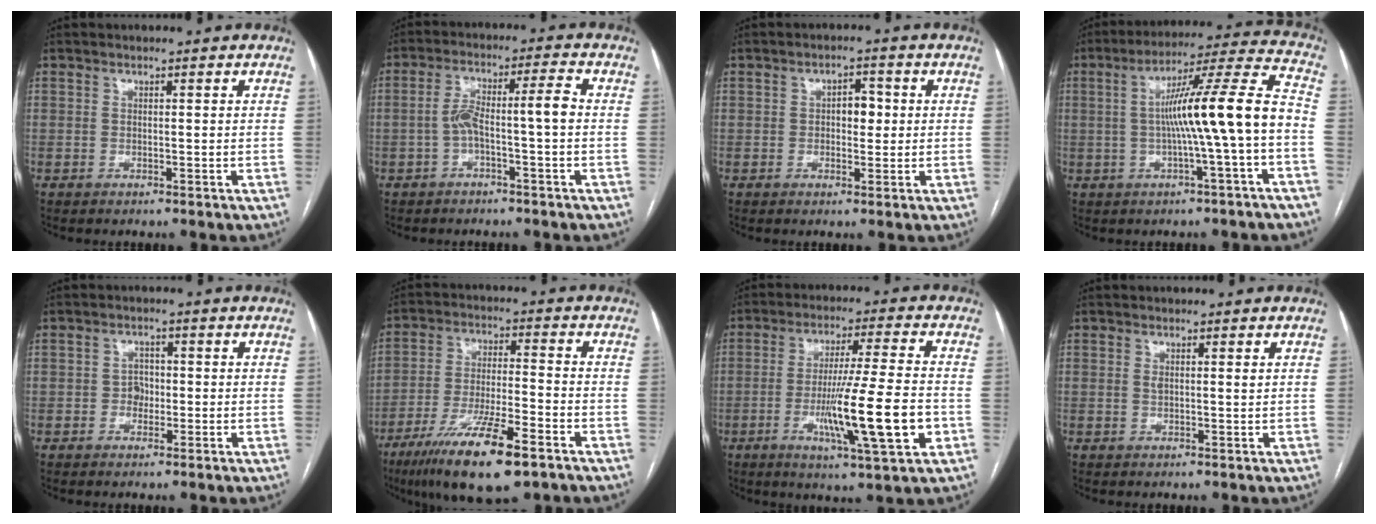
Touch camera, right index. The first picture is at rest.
{"total": 6.5, "force": [-1.4, 0.4, 6.3], "torque": [-0.119, 0.032, -0.022]}
{"total": 3.4, "force": [0.3, 1.9, 2.8], "torque": [-0.039, 0.010, 0.005]}
{"total": 13.7, "force": [-1.7, -0.7, 13.5], "torque": [-0.212, 0.025, -0.029]}
{"total": 2.3, "force": [-0.4, 1.9, 1.3], "torque": [-0.012, 0.008, -0.008]}
{"total": 15.1, "force": [-9.4, 2.3, 11.6], "torque": [-0.215, -0.032, -0.162]}
{"total": 14.5, "force": [-4.0, 0.1, 14.0], "torque": [-0.243, -0.019, -0.067]}
{"total": 0.9, "force": [0.3, 0.1, 0.8], "torque": [-0.019, -0.002, 0.007]}